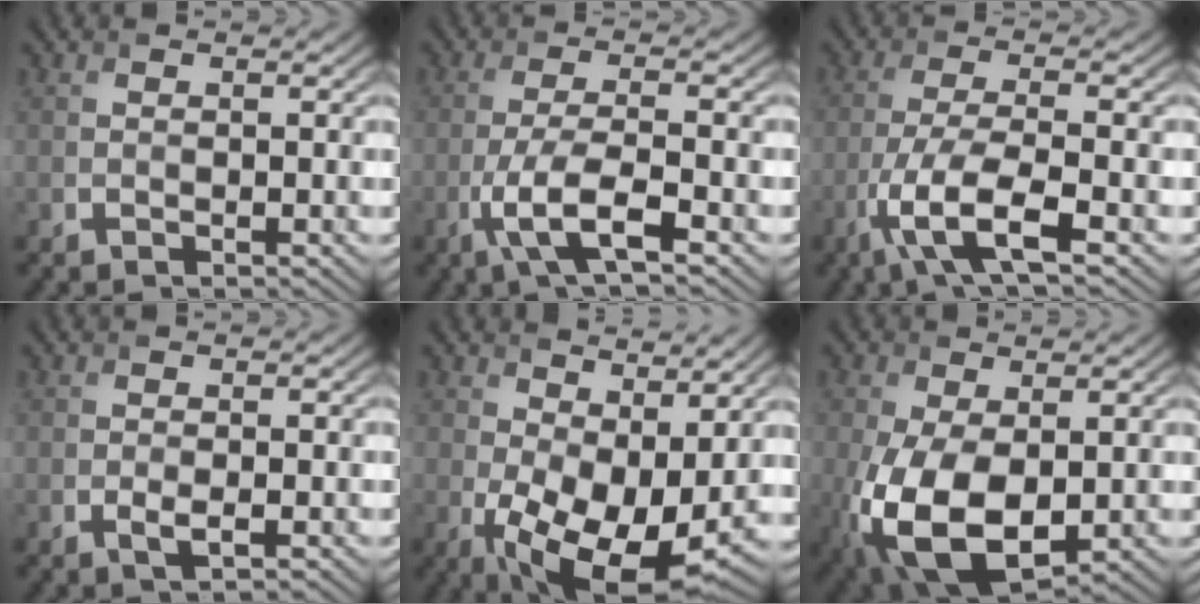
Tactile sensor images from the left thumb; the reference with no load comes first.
{"total": 6.0, "force": [-3.0, 1.3, 5.1], "torque": [-0.104, 0.004, -0.063]}
{"total": 7.8, "force": [-3.9, 1.8, 6.5], "torque": [-0.133, 0.000, -0.089]}
{"total": 1.4, "force": [-0.5, 0.5, 1.2], "torque": [-0.028, -0.006, -0.009]}
{"total": 12.0, "force": [0.0, 6.8, 9.9], "torque": [-0.190, -0.032, 0.013]}
{"total": 12.1, "force": [-2.6, 7.1, 9.5], "torque": [-0.238, -0.045, -0.035]}